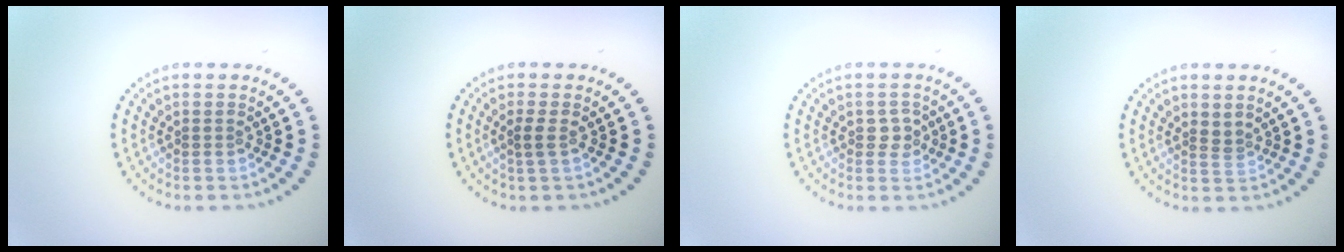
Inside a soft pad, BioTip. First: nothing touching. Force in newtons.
{"total": 1.2, "press": 0.8, "slide": 0.8}
{"total": 1.5, "press": 1.4, "slide": 0.5}
{"total": 1.2, "press": 1.0, "slide": 0.7}